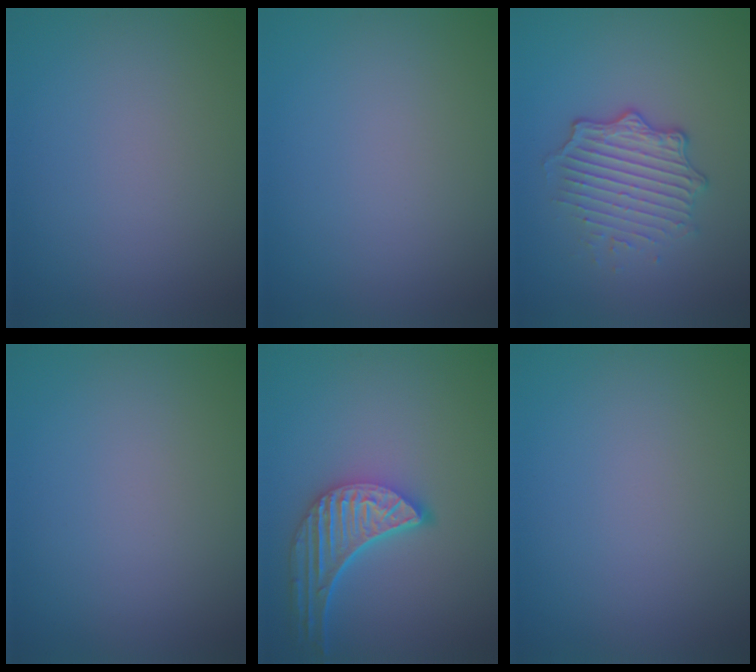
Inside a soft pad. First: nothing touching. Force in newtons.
{"total": 0.0}
{"total": 4.7, "press": 3.4, "slide": 3.2}
{"total": 0.0}
{"total": 5.2, "press": 4.2, "slide": 3.1}
{"total": 0.0}